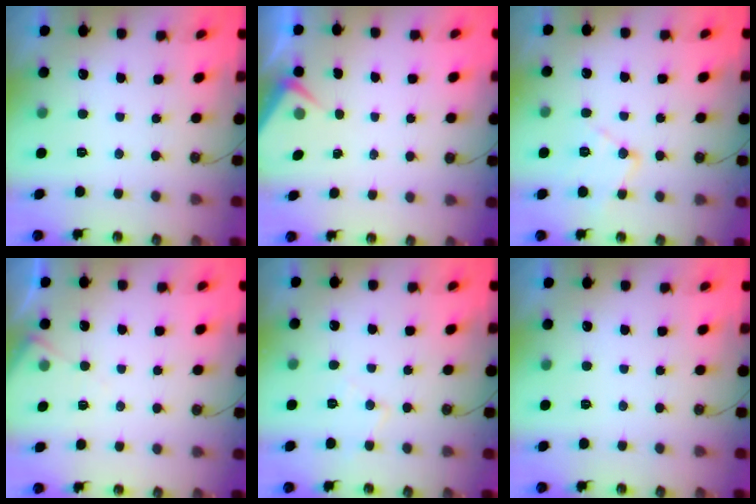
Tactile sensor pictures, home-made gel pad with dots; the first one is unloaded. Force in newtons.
{"total": 3.2, "press": 3.2, "slide": 0.5}
{"total": 11.2, "press": 11.1, "slide": 0.8}
{"total": 5.2, "press": 5.2, "slide": 0.7}
{"total": 5.5, "press": 5.4, "slide": 0.8}
{"total": 0.0}